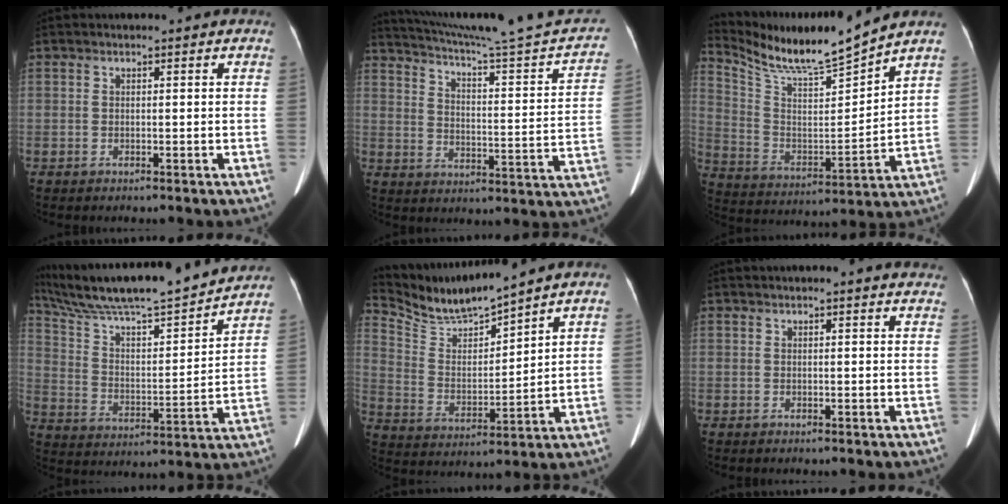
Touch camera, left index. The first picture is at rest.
{"total": 25.0, "force": [22.8, -0.3, 10.2], "torque": [-0.156, -0.055, 0.296]}
{"total": 13.7, "force": [12.6, -1.4, 5.0], "torque": [-0.114, -0.011, 0.236]}
{"total": 23.7, "force": [20.7, 1.9, 11.3], "torque": [-0.201, 0.009, 0.325]}
{"total": 10.5, "force": [10.1, -0.8, 2.8], "torque": [-0.074, 0.002, 0.209]}
{"total": 5.9, "force": [5.4, 0.5, 2.2], "torque": [-0.022, 0.015, 0.048]}